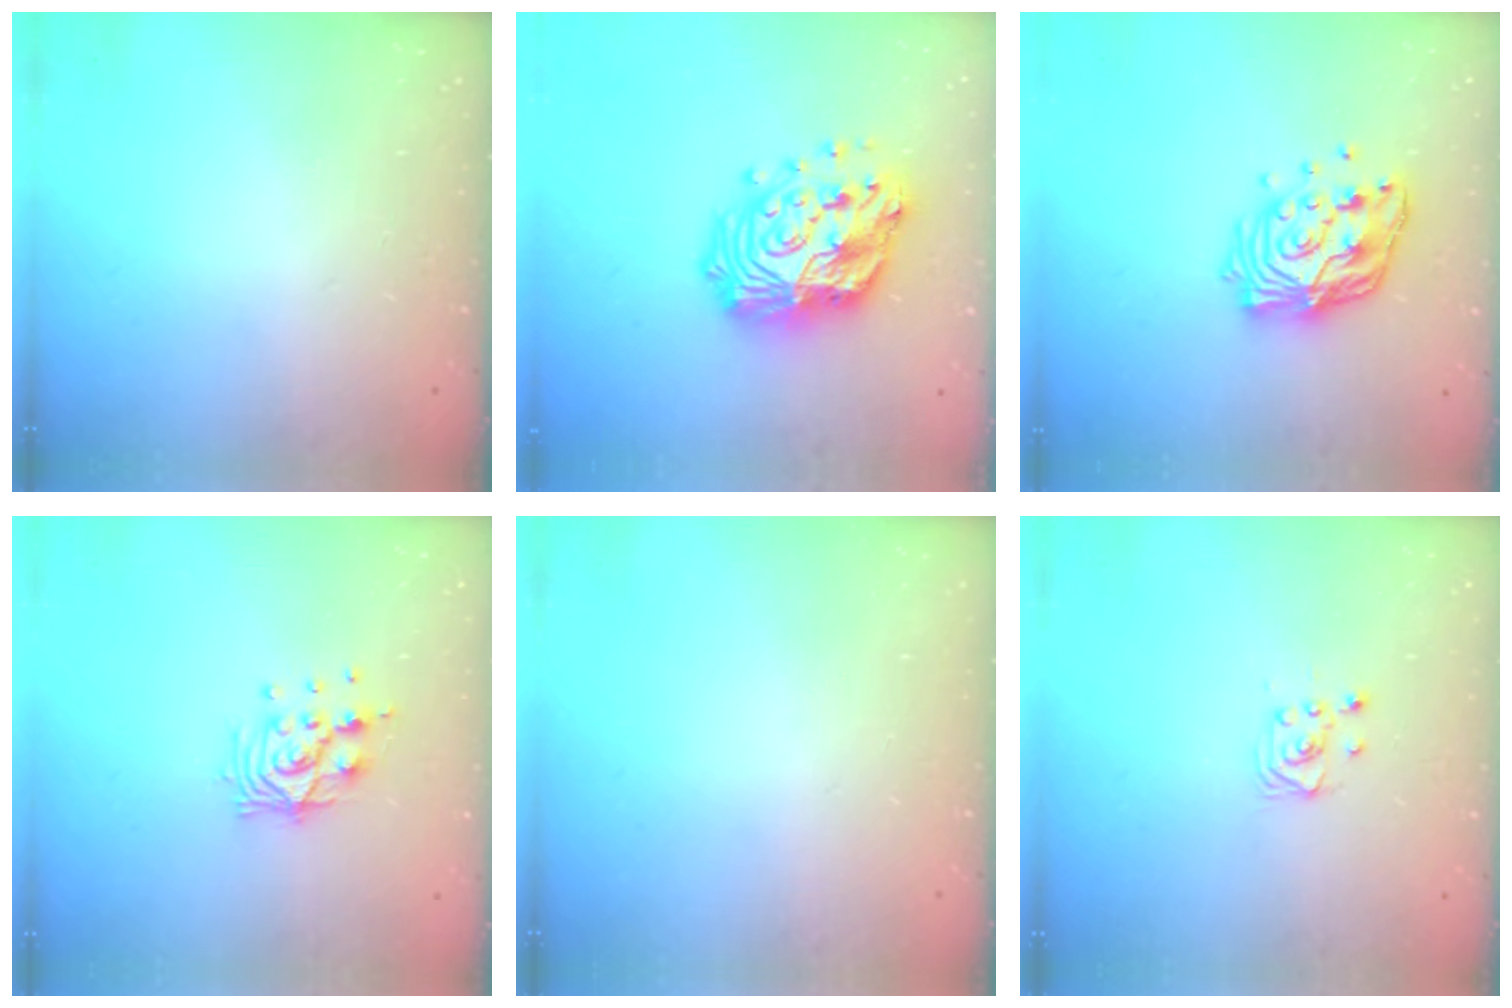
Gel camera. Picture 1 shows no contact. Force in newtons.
{"total": 20.7, "press": 20.7, "slide": 1.9}
{"total": 13.7, "press": 13.6, "slide": 1.4}
{"total": 10.3, "press": 10.3, "slide": 0.9}
{"total": 0.0}
{"total": 2.9, "press": 2.9, "slide": 0.4}